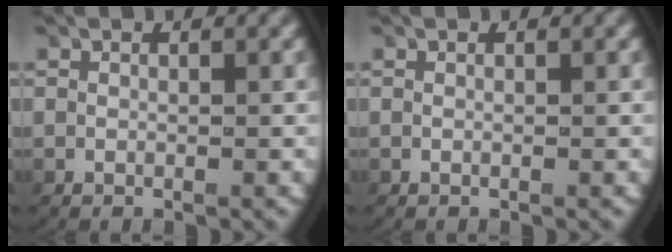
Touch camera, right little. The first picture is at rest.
{"total": 0.0}